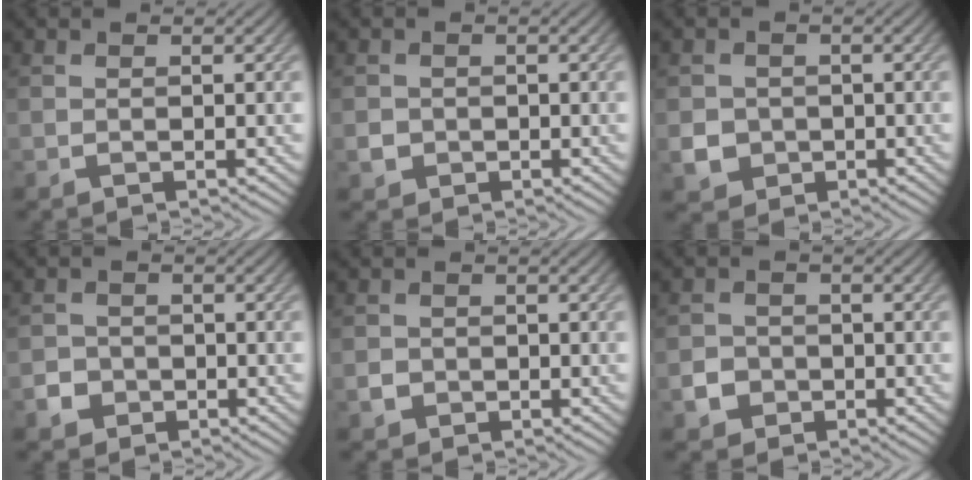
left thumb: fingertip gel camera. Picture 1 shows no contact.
{"total": 1.6, "force": [-0.5, 1.5, 0.4], "torque": [-0.005, -0.004, -0.012]}
{"total": 3.5, "force": [-0.8, 3.3, 1.0], "torque": [-0.027, -0.010, -0.019]}
{"total": 2.5, "force": [-1.2, 2.1, 0.6], "torque": [-0.010, -0.002, -0.025]}
{"total": 1.5, "force": [-0.6, 1.4, 0.4], "torque": [-0.006, -0.004, -0.014]}
{"total": 2.9, "force": [-1.3, 2.5, 0.8], "torque": [-0.015, -0.003, -0.024]}